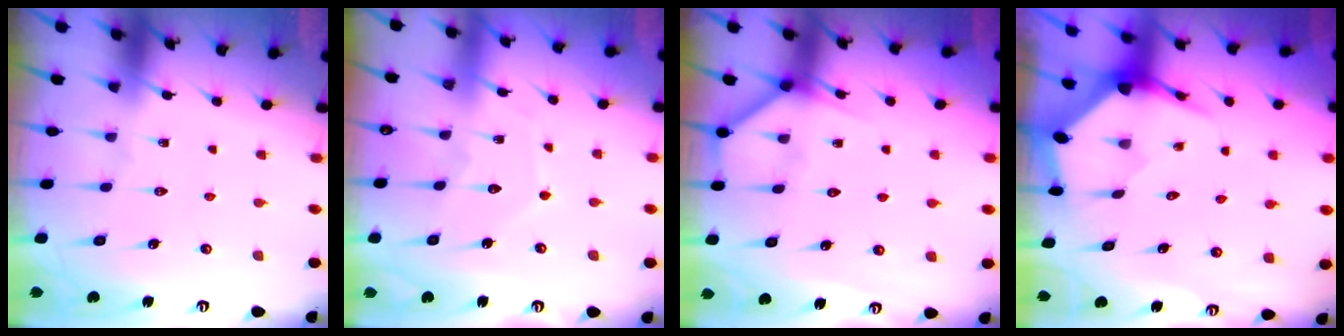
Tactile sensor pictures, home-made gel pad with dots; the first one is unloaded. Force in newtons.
{"total": 4.3, "press": 4.3, "slide": 0.4}
{"total": 5.3, "press": 5.3, "slide": 0.5}
{"total": 3.5, "press": 3.5, "slide": 0.4}